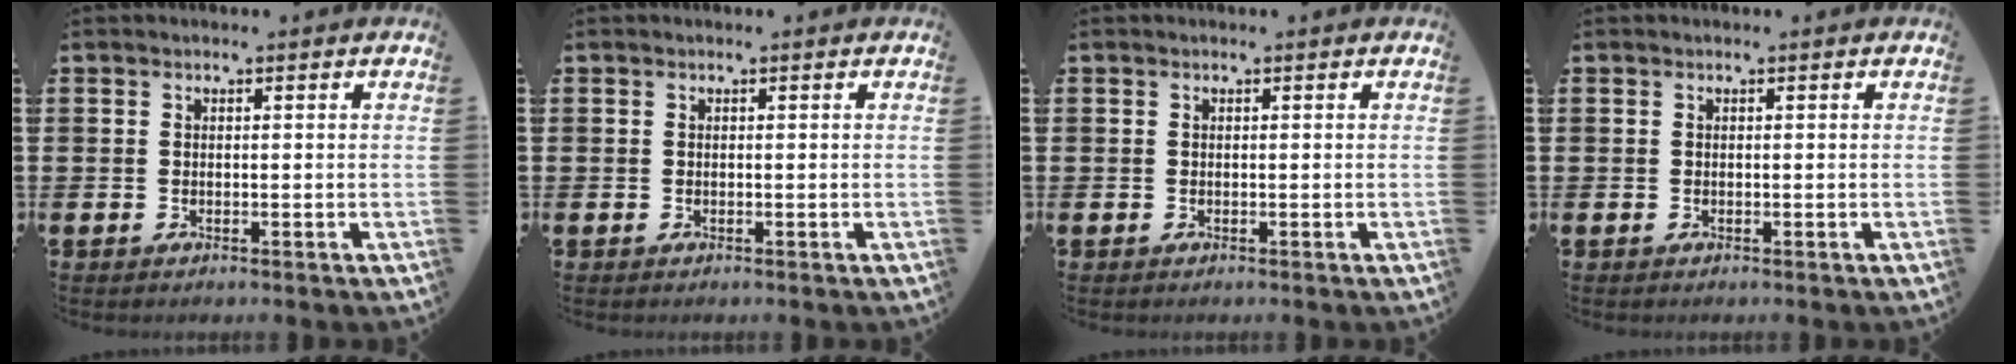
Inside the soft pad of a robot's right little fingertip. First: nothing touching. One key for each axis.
{"total": 0.0}
{"total": 0.0}
{"total": 0.0}